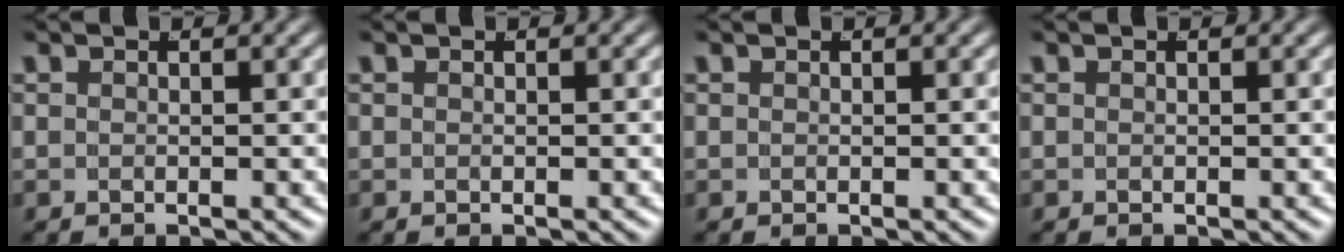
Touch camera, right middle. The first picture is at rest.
{"total": 0.0}
{"total": 0.0}
{"total": 0.0}